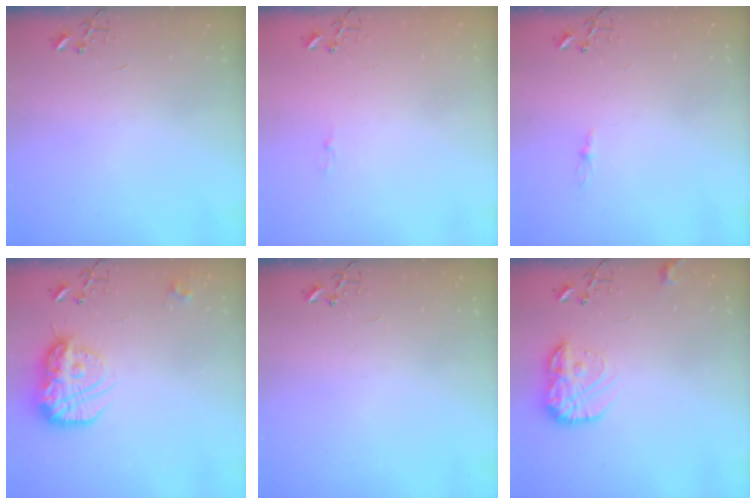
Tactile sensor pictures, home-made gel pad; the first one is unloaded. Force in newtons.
{"total": 3.4, "press": 3.4, "slide": 0.5}
{"total": 4.0, "press": 4.0, "slide": 0.4}
{"total": 17.7, "press": 17.6, "slide": 1.8}
{"total": 0.0}
{"total": 13.9, "press": 13.9, "slide": 1.0}